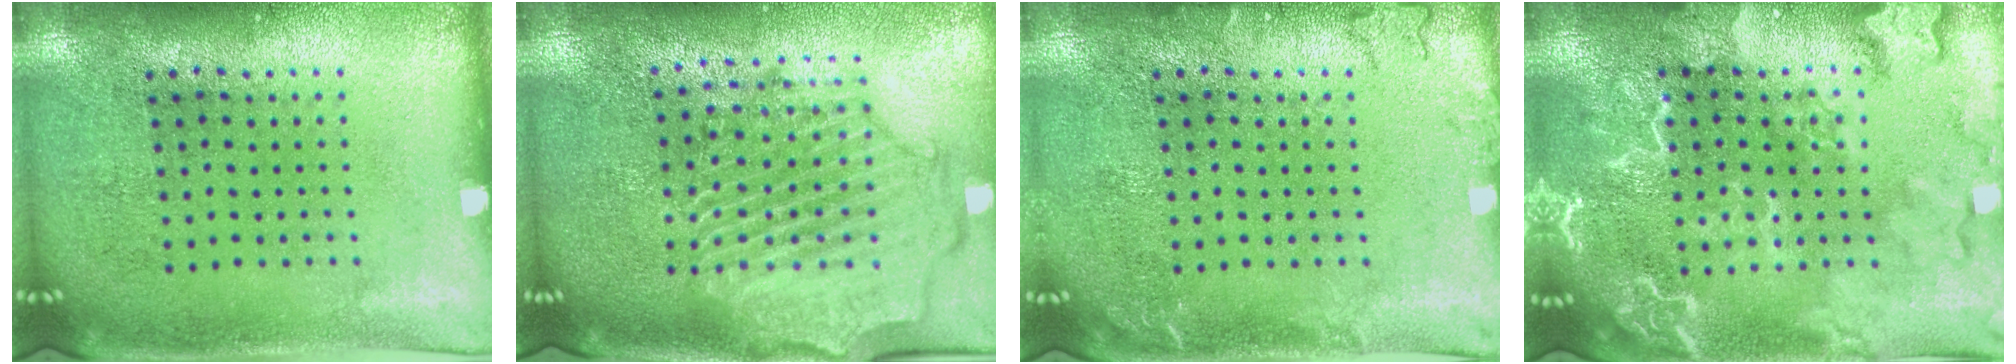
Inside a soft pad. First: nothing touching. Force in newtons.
{"total": 2.5, "press": 2.2, "slide": 1.1}
{"total": 1.3, "press": 1.3, "slide": 0.3}
{"total": 2.8, "press": 2.8, "slide": 0.4}